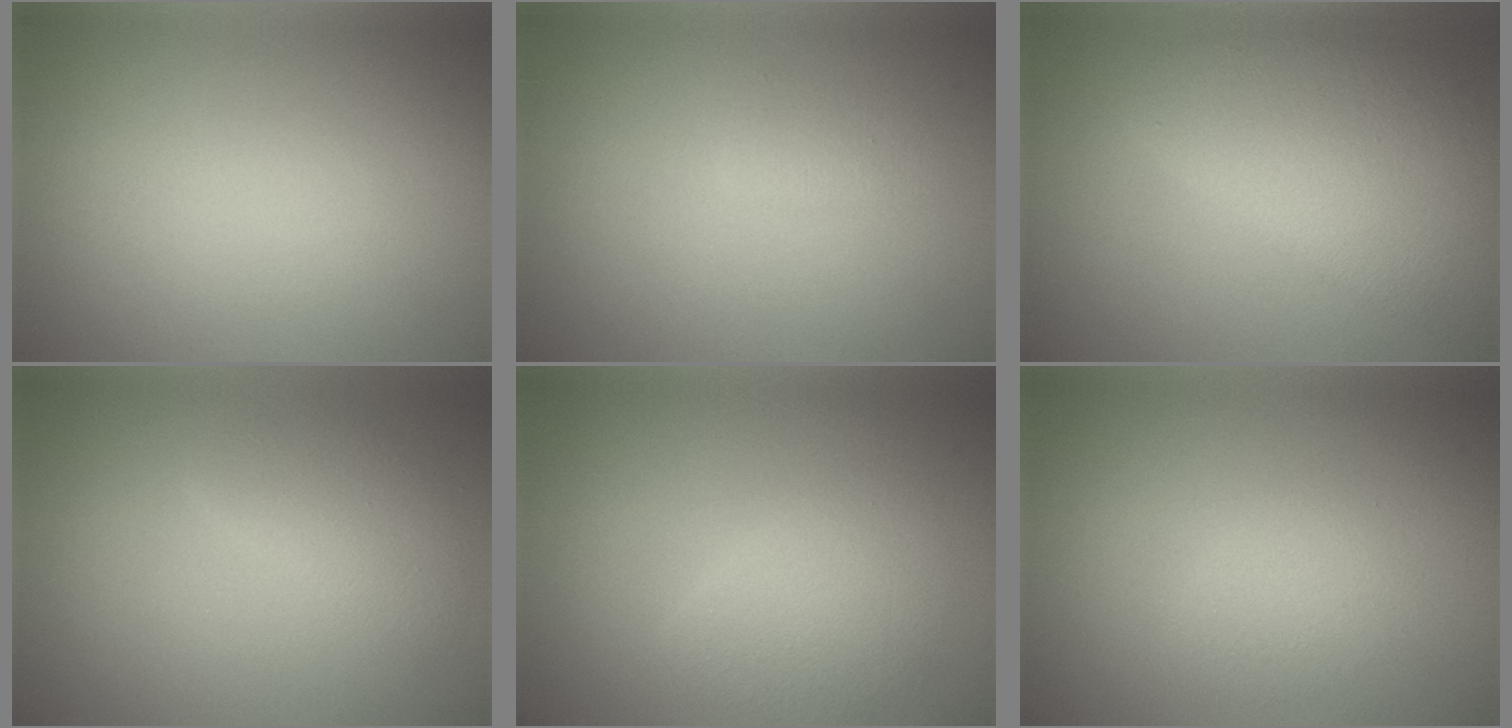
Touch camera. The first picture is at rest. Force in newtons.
{"total": 1.1, "press": 1.1, "slide": 0.1}
{"total": 6.8, "press": 6.8, "slide": 0.2}
{"total": 2.4, "press": 2.4, "slide": 0.1}
{"total": 2.8, "press": 2.8, "slide": 0.0}
{"total": 1.6, "press": 1.6, "slide": 0.0}